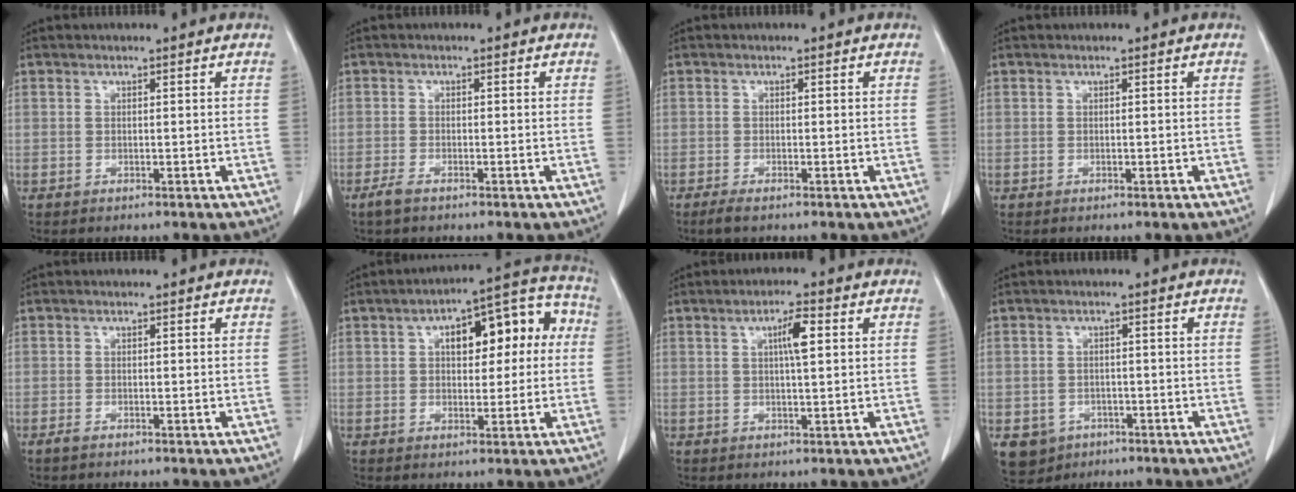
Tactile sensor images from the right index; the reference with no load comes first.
{"total": 1.9, "force": [-1.4, 0.4, 1.2], "torque": [-0.032, -0.003, -0.027]}
{"total": 1.7, "force": [-1.2, 0.2, 1.2], "torque": [-0.029, -0.005, -0.023]}
{"total": 0.0}
{"total": 0.8, "force": [-0.6, 0.1, 0.5], "torque": [-0.014, -0.002, -0.011]}
{"total": 12.8, "force": [2.5, 5.4, 11.3], "torque": [-0.141, 0.054, 0.036]}
{"total": 4.0, "force": [1.2, 0.4, 3.8], "torque": [-0.067, 0.004, 0.019]}
{"total": 5.4, "force": [-2.7, 4.5, 1.1], "torque": [-0.015, 0.006, -0.036]}